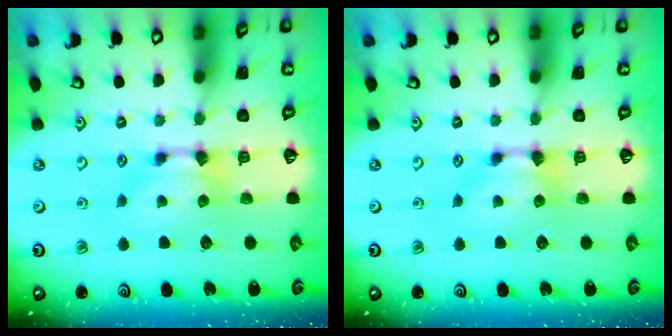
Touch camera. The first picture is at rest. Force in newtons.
{"total": 0.0}